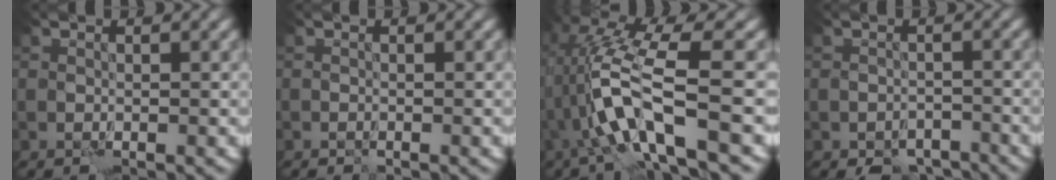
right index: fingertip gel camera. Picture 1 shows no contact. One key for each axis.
{"total": 0.0}
{"total": 8.0, "fx": -1.2, "fy": 1.4, "fz": 7.8, "tx": -0.164, "ty": 0.007, "tz": -0.024}
{"total": 3.5, "fx": -3.0, "fy": 1.7, "fz": 0.9, "tx": -0.001, "ty": -0.010, "tz": -0.047}